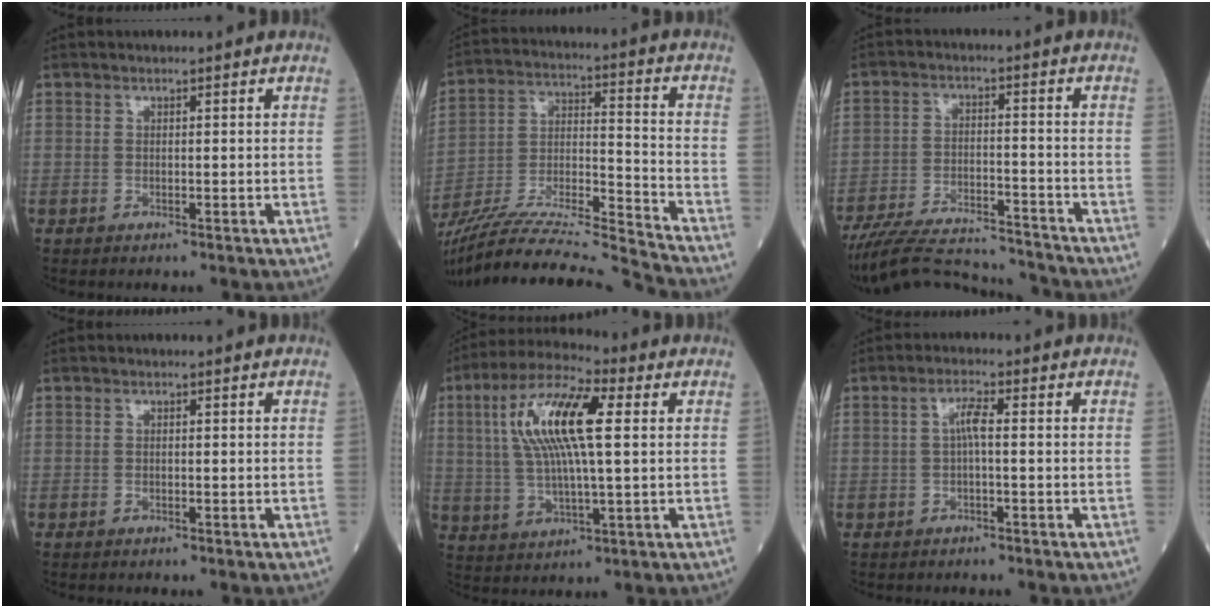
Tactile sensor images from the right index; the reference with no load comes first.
{"total": 23.1, "force": [-21.7, -1.7, 7.7], "torque": [-0.170, -0.024, -0.365]}
{"total": 14.6, "force": [-14.1, 1.7, 3.4], "torque": [-0.060, 0.007, -0.222]}
{"total": 0.0}
{"total": 13.9, "force": [3.3, 2.9, 13.1], "torque": [-0.266, 0.024, 0.056]}
{"total": 2.6, "force": [0.1, 0.4, 2.5], "torque": [-0.046, 0.006, 0.004]}